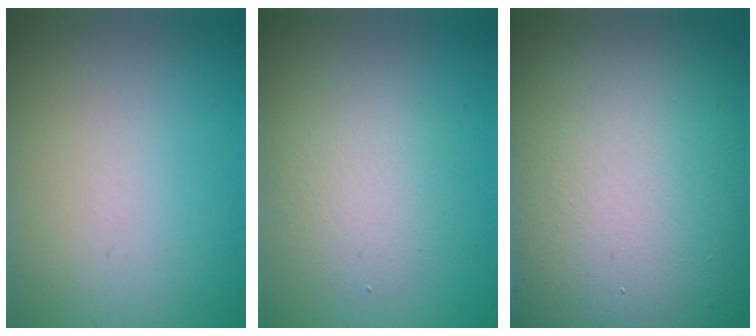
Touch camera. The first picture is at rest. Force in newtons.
{"total": 2.9, "press": 2.9, "slide": 0.2}
{"total": 21.1, "press": 21.1, "slide": 1.4}